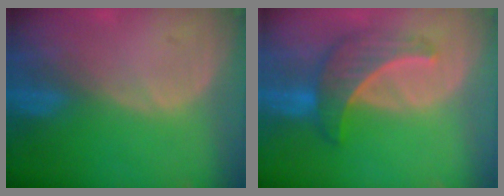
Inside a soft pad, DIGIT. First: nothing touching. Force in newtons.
{"total": 6.9, "press": 6.8, "slide": 1.0}